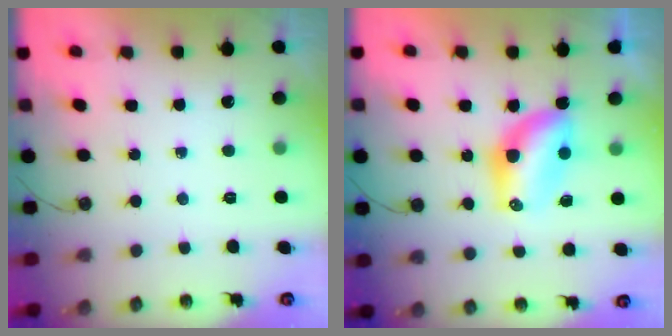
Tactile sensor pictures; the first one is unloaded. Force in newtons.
{"total": 7.3, "press": 7.3, "slide": 0.6}